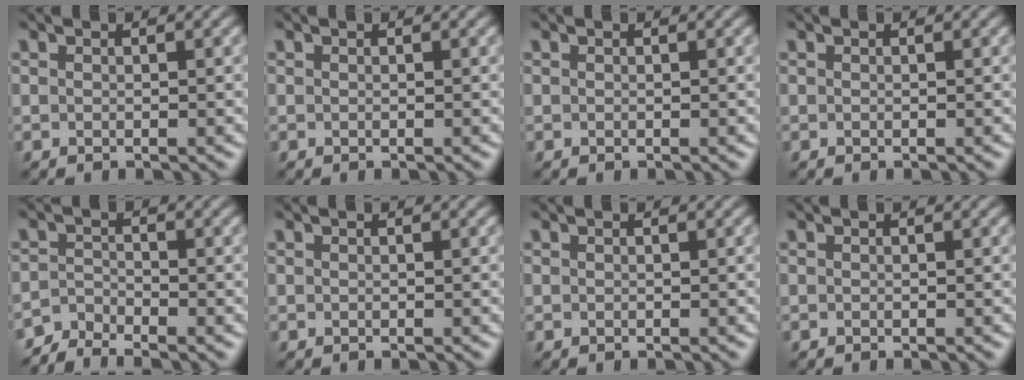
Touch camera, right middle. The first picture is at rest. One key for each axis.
{"total": 0.0}
{"total": 0.0}
{"total": 0.0}
{"total": 2.5, "fx": -2.4, "fy": 0.4, "fz": 0.5, "tx": -0.010, "ty": -0.001, "tz": -0.056}
{"total": 0.0}
{"total": 0.0}
{"total": 0.0}